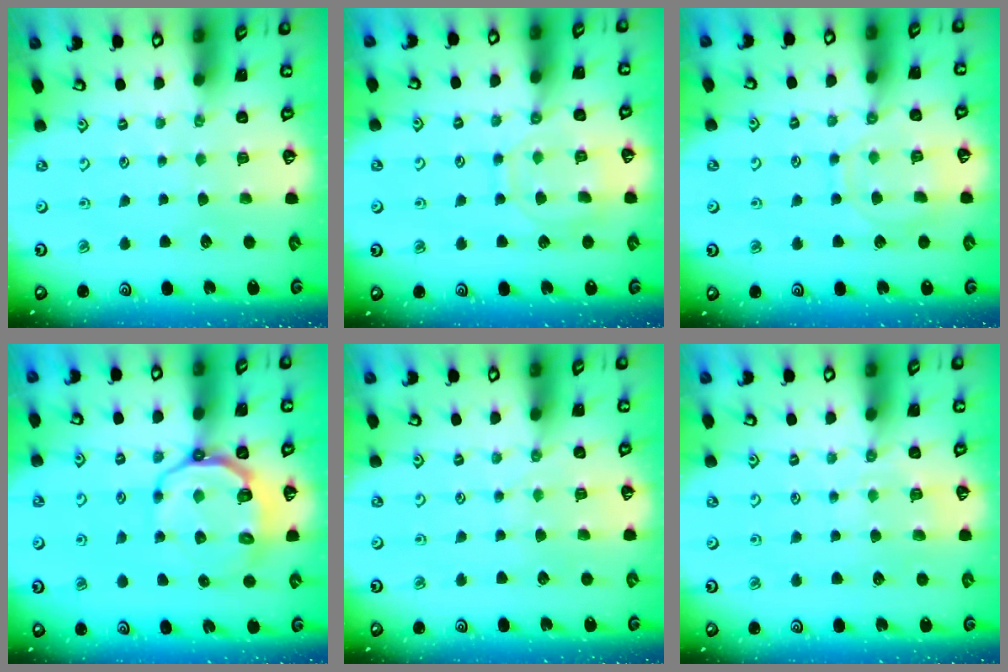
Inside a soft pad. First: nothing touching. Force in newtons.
{"total": 10.5, "press": 10.4, "slide": 1.0}
{"total": 10.1, "press": 10.0, "slide": 1.0}
{"total": 9.6, "press": 9.1, "slide": 3.1}
{"total": 6.2, "press": 6.2, "slide": 0.5}
{"total": 6.1, "press": 6.1, "slide": 0.9}